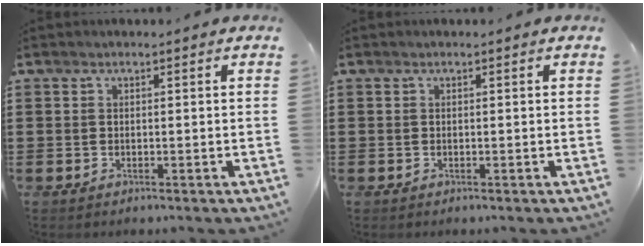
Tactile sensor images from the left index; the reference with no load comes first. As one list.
[{"total": 0.0}]